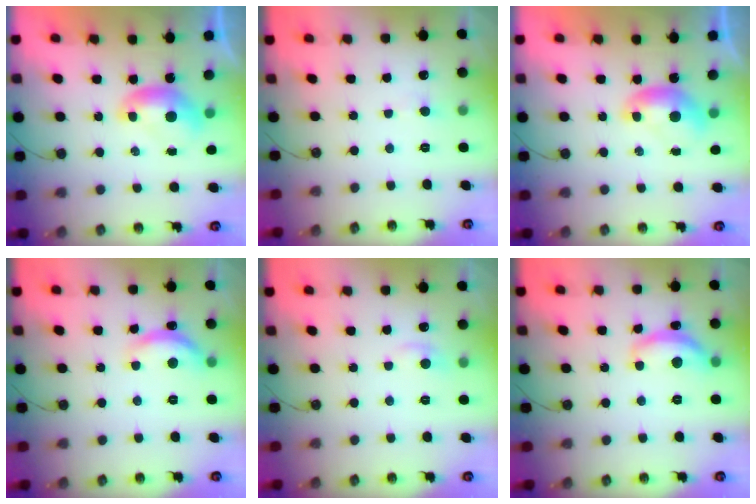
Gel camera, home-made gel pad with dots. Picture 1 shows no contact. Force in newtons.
{"total": 0.9, "press": 0.7, "slide": 0.5}
{"total": 0.0}
{"total": 5.5, "press": 5.5, "slide": 0.6}
{"total": 1.7, "press": 1.4, "slide": 0.9}
{"total": 7.5, "press": 7.5, "slide": 0.7}